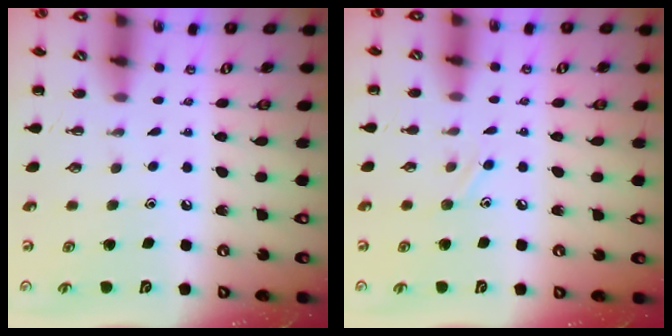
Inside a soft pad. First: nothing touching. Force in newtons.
{"total": 6.2, "press": 6.0, "slide": 1.7}